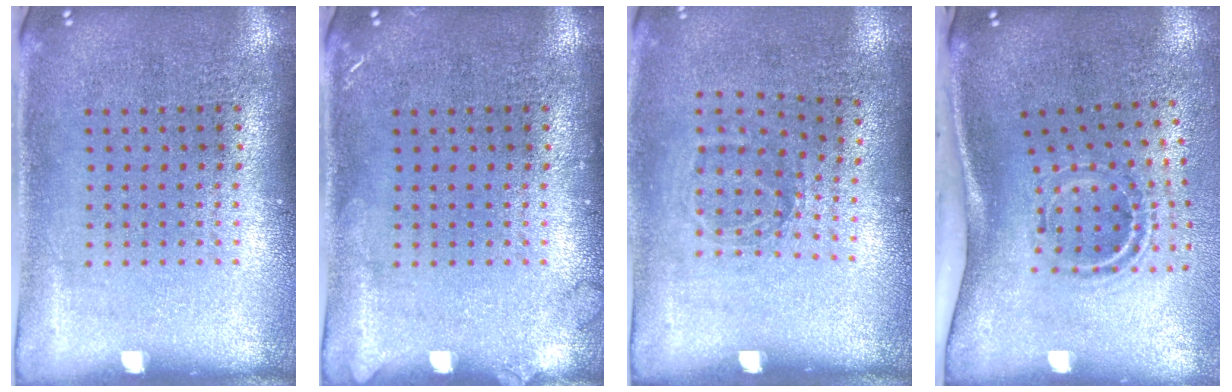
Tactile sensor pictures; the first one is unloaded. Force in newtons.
{"total": 0.8, "press": 0.8, "slide": 0.1}
{"total": 1.1, "press": 0.8, "slide": 0.7}
{"total": 2.2, "press": 1.2, "slide": 1.8}